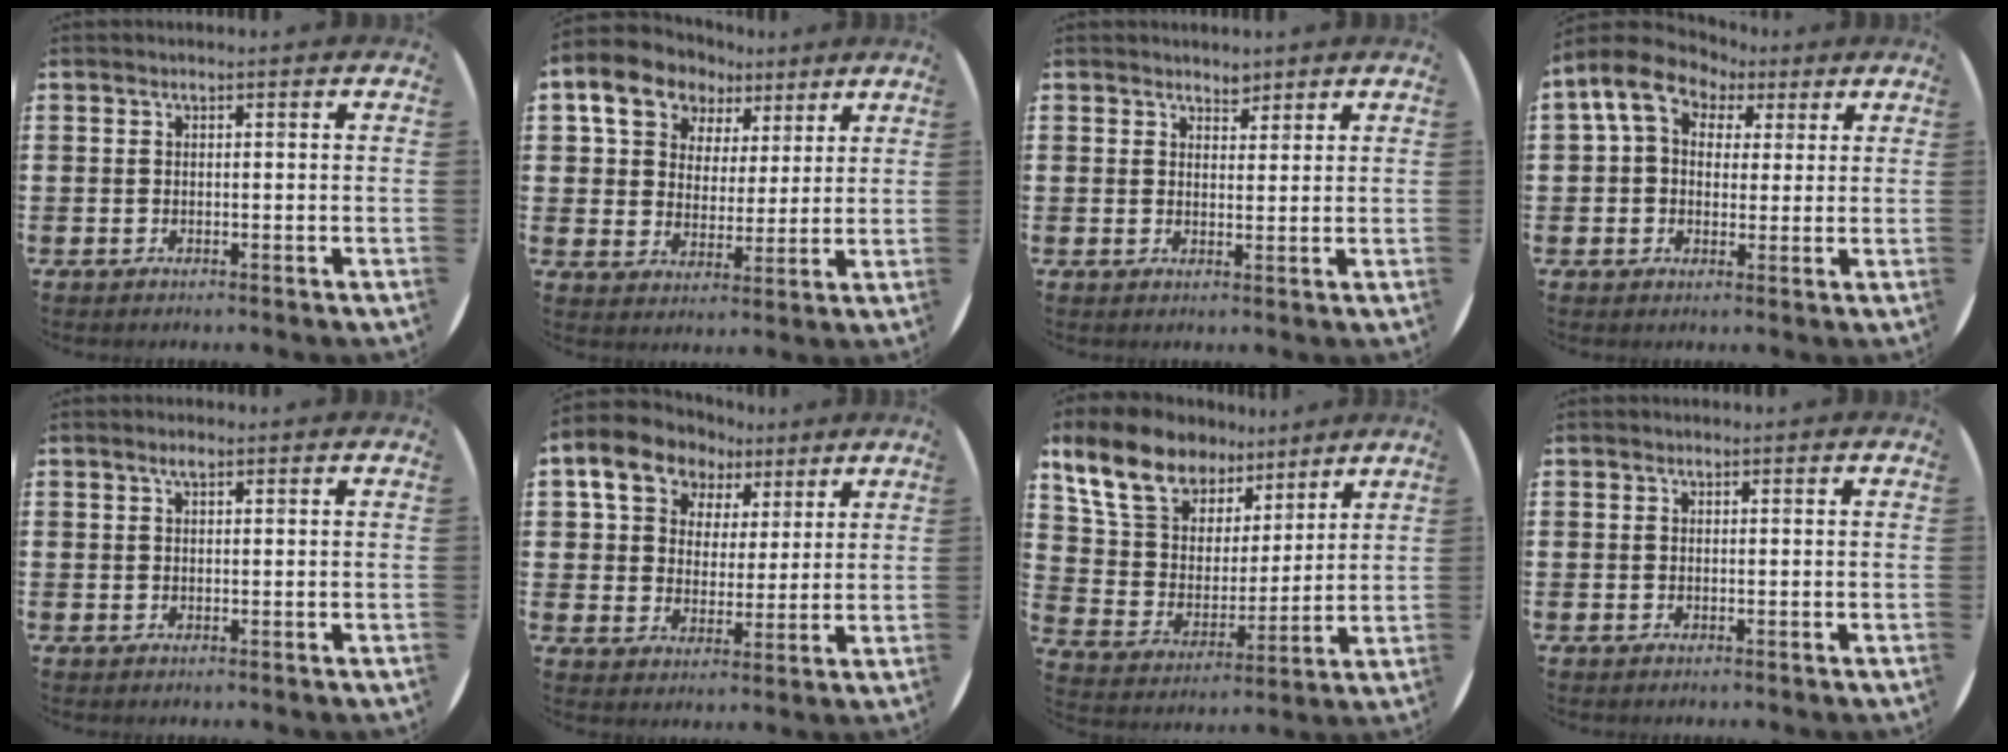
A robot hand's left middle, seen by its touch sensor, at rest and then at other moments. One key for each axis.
{"total": 9.2, "fx": 6.1, "fy": 6.4, "fz": 2.7, "tx": -0.078, "ty": -0.004, "tz": 0.110}
{"total": 2.0, "fx": 1.9, "fy": 0.7, "fz": 0.2, "tx": 0.001, "ty": -0.003, "tz": 0.035}
{"total": 7.4, "fx": 4.3, "fy": 5.2, "fz": 2.9, "tx": -0.073, "ty": 0.004, "tz": 0.078}
{"total": 1.0, "fx": 0.6, "fy": 0.3, "fz": 0.7, "tx": -0.014, "ty": 0.004, "tz": 0.010}
{"total": 9.3, "fx": 6.1, "fy": 6.5, "fz": 2.7, "tx": -0.079, "ty": -0.005, "tz": 0.112}
{"total": 12.3, "fx": 9.8, "fy": 6.5, "fz": 3.6, "tx": -0.131, "ty": -0.048, "tz": 0.188}
{"total": 0.0}